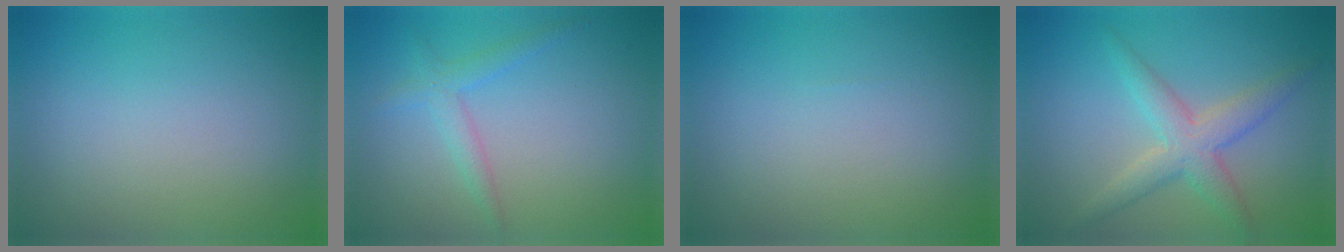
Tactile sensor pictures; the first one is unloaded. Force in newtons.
{"total": 2.0, "press": 2.0, "slide": 0.1}
{"total": 0.0}
{"total": 3.9, "press": 3.9, "slide": 0.2}